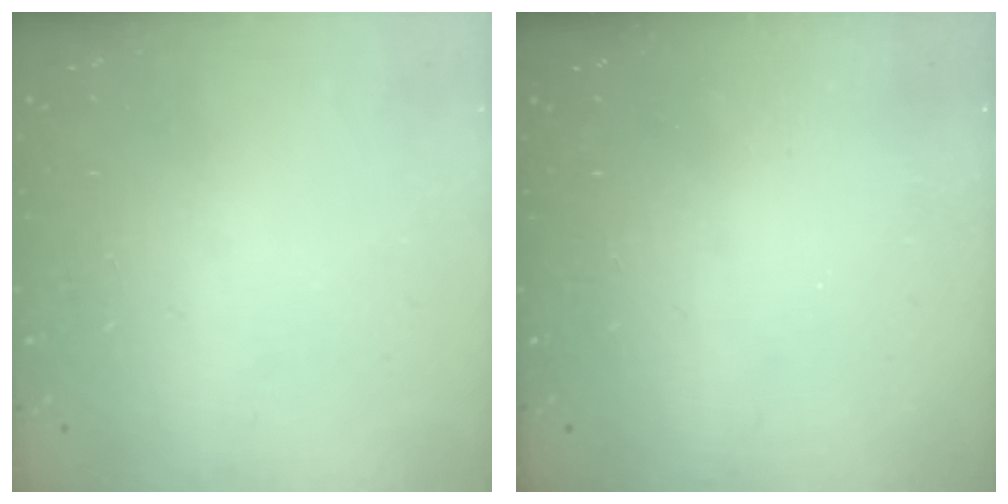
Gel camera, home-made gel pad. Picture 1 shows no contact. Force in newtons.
{"total": 2.3, "press": 2.2, "slide": 0.8}